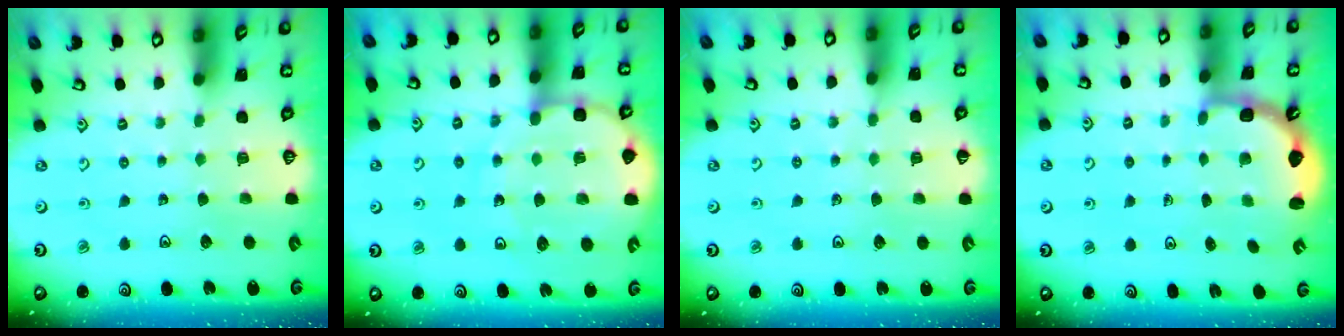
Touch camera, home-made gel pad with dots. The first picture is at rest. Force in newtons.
{"total": 12.4, "press": 12.0, "slide": 2.7}
{"total": 2.5, "press": 2.5, "slide": 0.4}
{"total": 3.2, "press": 2.5, "slide": 2.0}